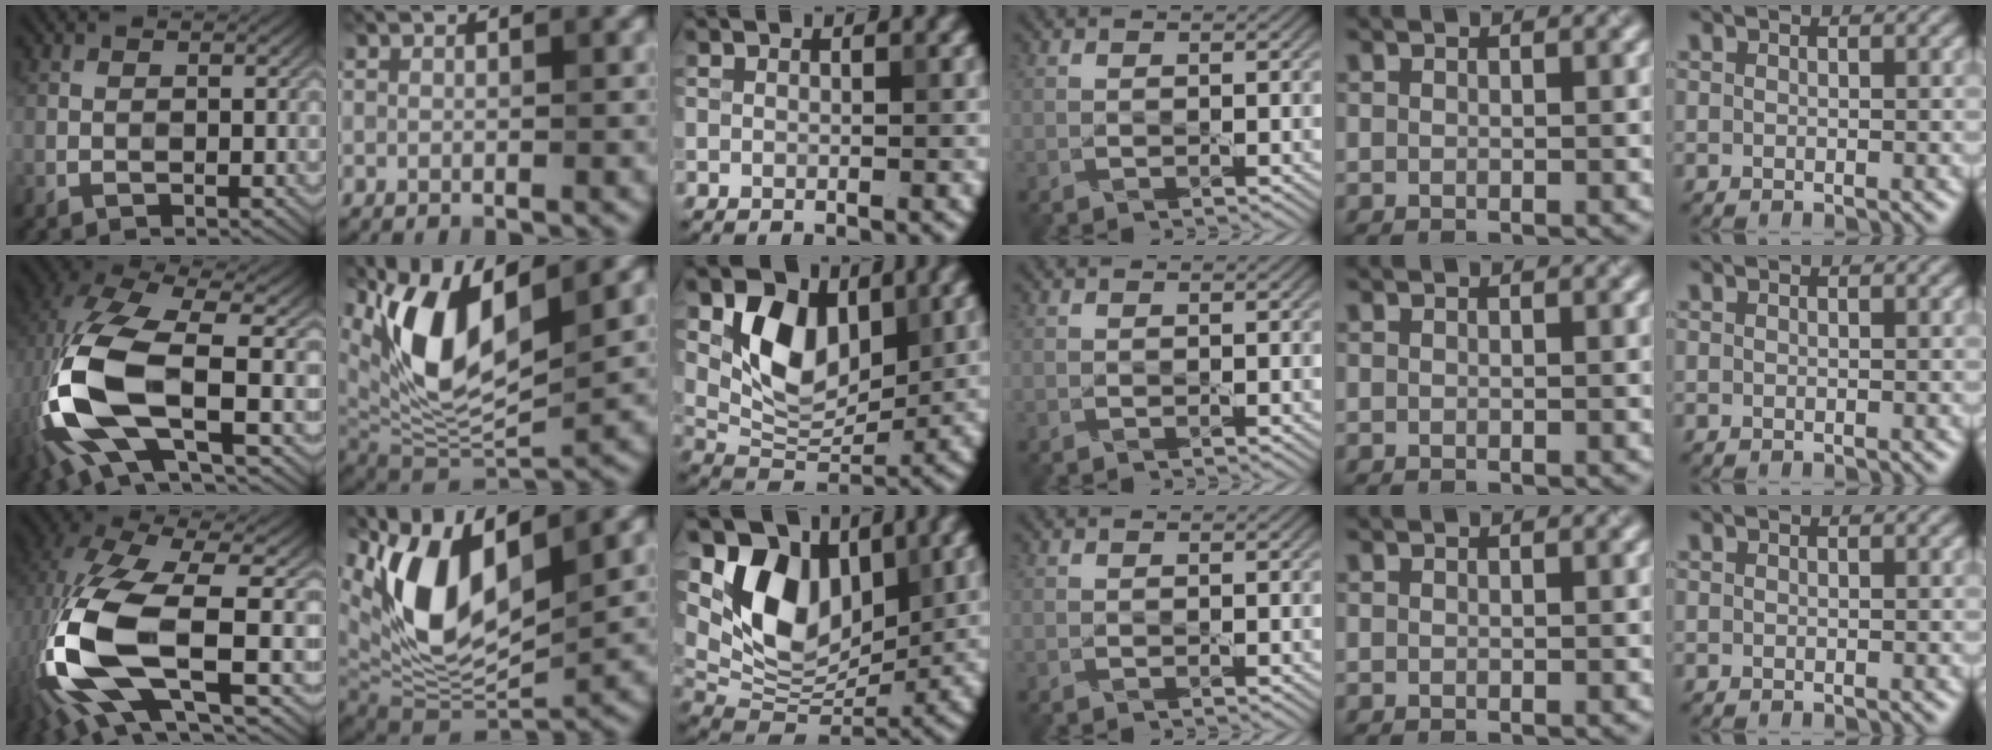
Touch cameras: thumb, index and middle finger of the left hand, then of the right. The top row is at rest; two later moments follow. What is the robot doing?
{"motion": "lift_and_place", "object": "knife"}